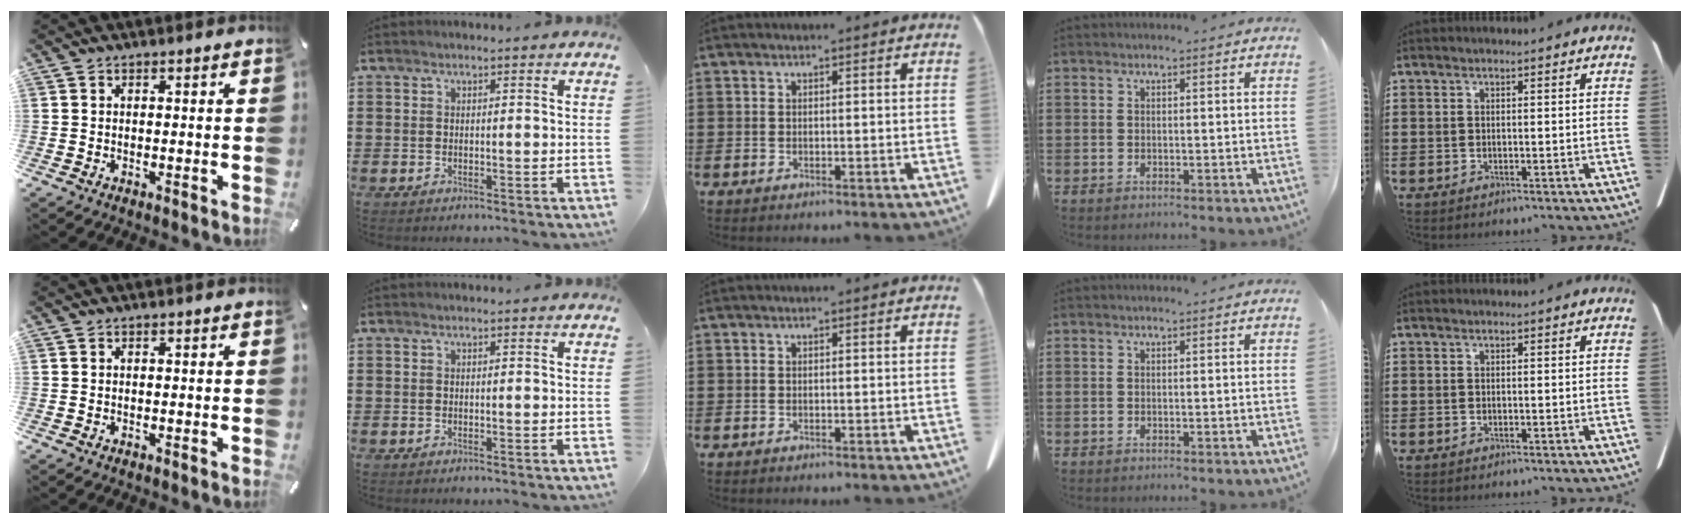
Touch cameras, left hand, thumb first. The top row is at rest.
{}